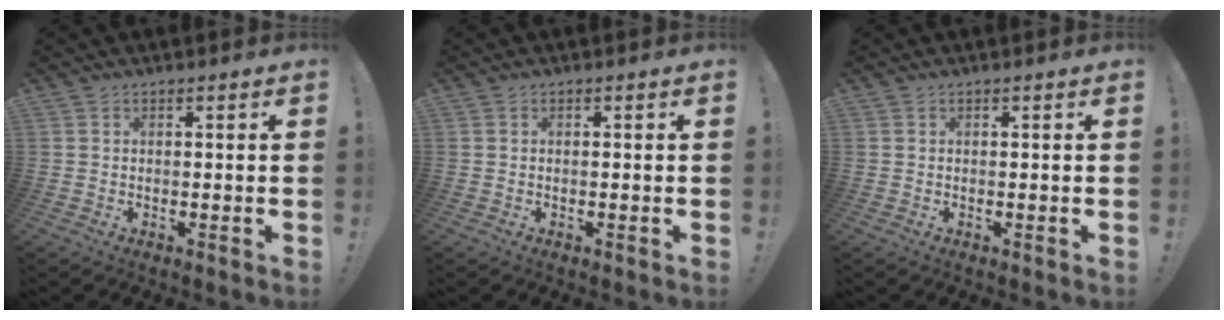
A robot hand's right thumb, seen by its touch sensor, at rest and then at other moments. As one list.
[{"total": 0.0}, {"total": 0.0}]